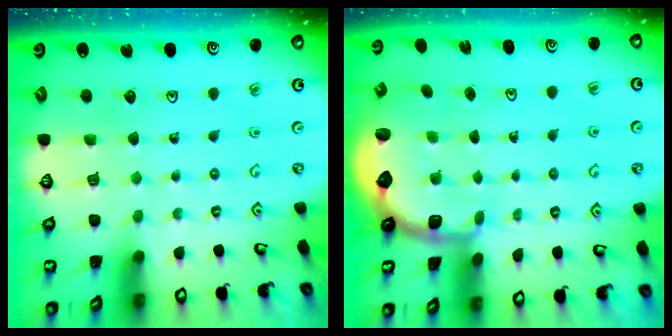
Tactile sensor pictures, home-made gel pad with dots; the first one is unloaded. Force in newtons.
{"total": 2.6, "press": 2.0, "slide": 1.7}